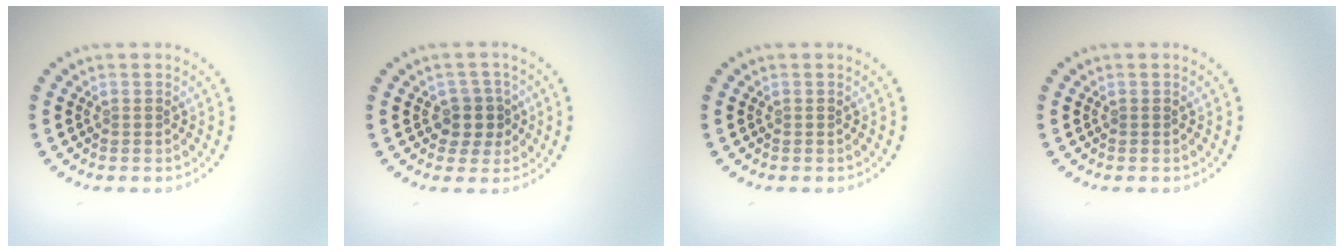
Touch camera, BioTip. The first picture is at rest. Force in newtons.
{"total": 2.5, "press": 2.2, "slide": 1.2}
{"total": 0.0}
{"total": 0.0}